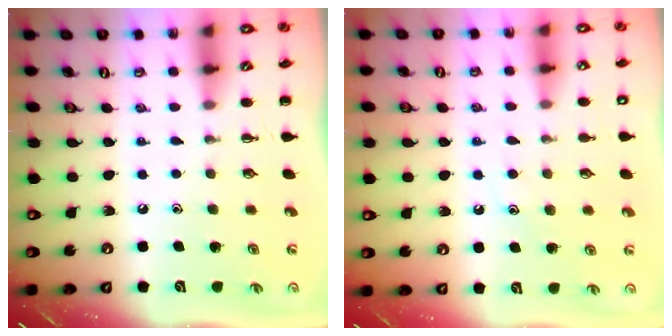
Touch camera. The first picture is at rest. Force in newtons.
{"total": 8.2, "press": 8.1, "slide": 1.2}